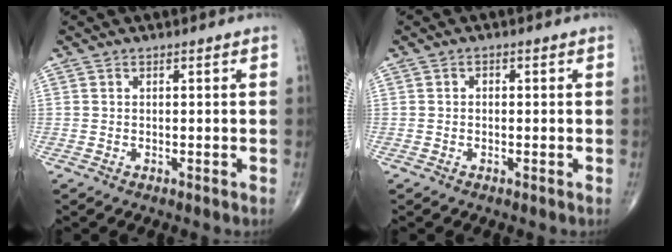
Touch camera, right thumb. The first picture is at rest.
{"total": 0.9, "force": [0.1, 0.7, 0.6], "torque": [-0.004, 0.004, -0.001]}